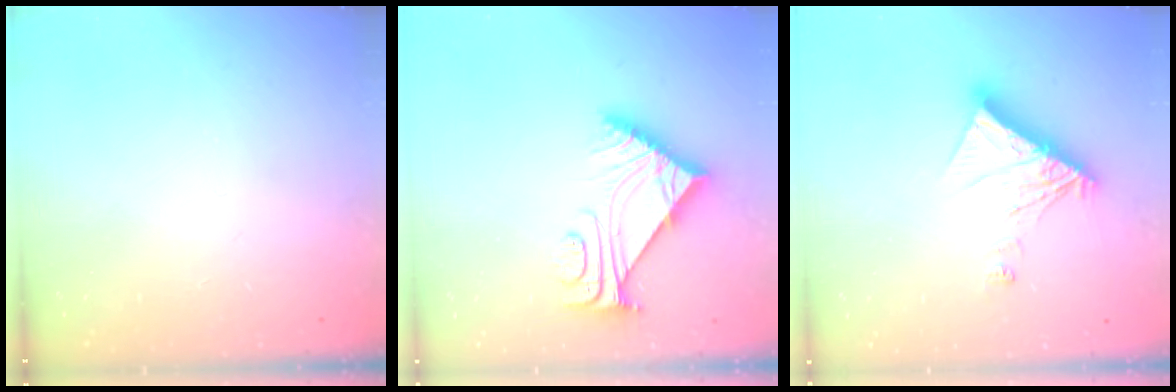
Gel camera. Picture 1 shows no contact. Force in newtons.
{"total": 7.5, "press": 7.4, "slide": 0.8}
{"total": 11.1, "press": 11.0, "slide": 1.3}